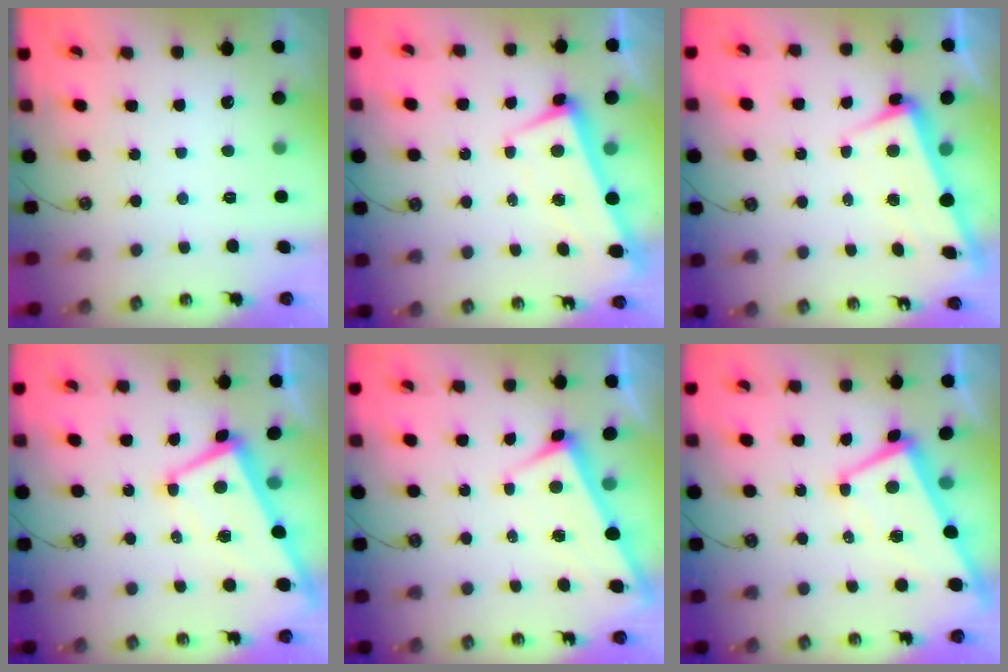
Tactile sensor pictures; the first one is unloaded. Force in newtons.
{"total": 1.5, "press": 0.4, "slide": 1.5}
{"total": 2.9, "press": 2.8, "slide": 1.0}
{"total": 2.8, "press": 2.7, "slide": 0.9}
{"total": 3.1, "press": 3.1, "slide": 0.0}
{"total": 2.8, "press": 2.7, "slide": 0.9}